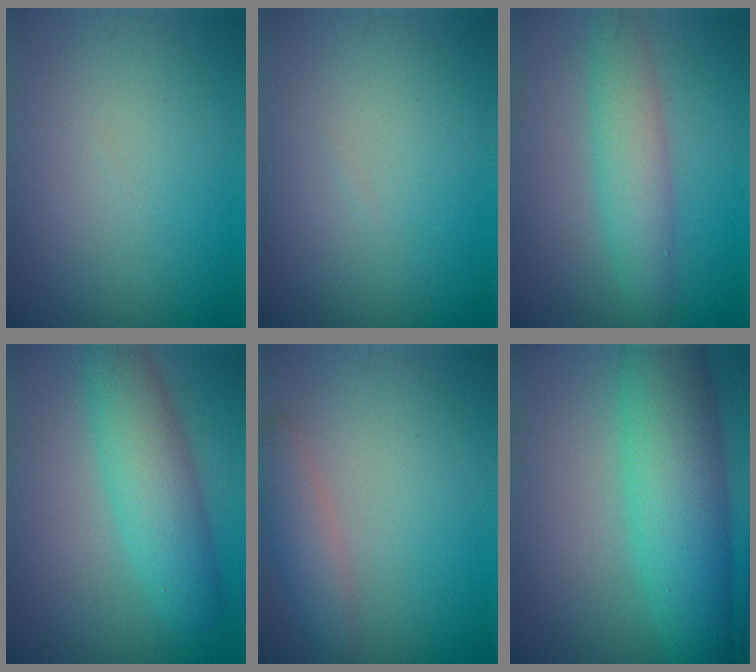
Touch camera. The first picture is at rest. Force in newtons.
{"total": 0.0}
{"total": 3.9, "press": 3.9, "slide": 0.0}
{"total": 5.6, "press": 5.6, "slide": 0.2}
{"total": 2.6, "press": 2.6, "slide": 0.1}
{"total": 8.6, "press": 8.6, "slide": 0.3}